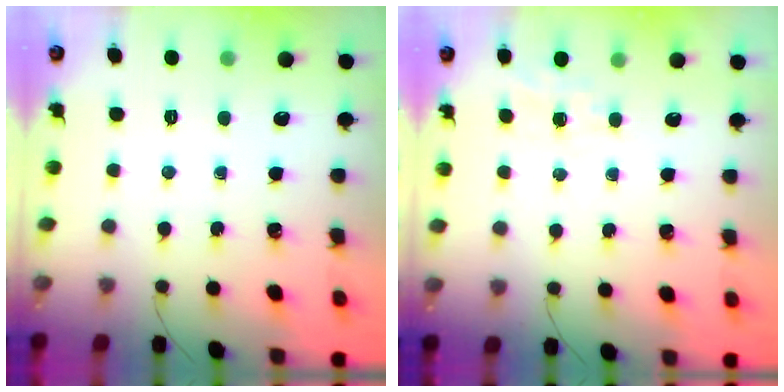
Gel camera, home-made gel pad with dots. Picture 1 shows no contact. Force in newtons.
{"total": 6.0, "press": 5.8, "slide": 1.6}